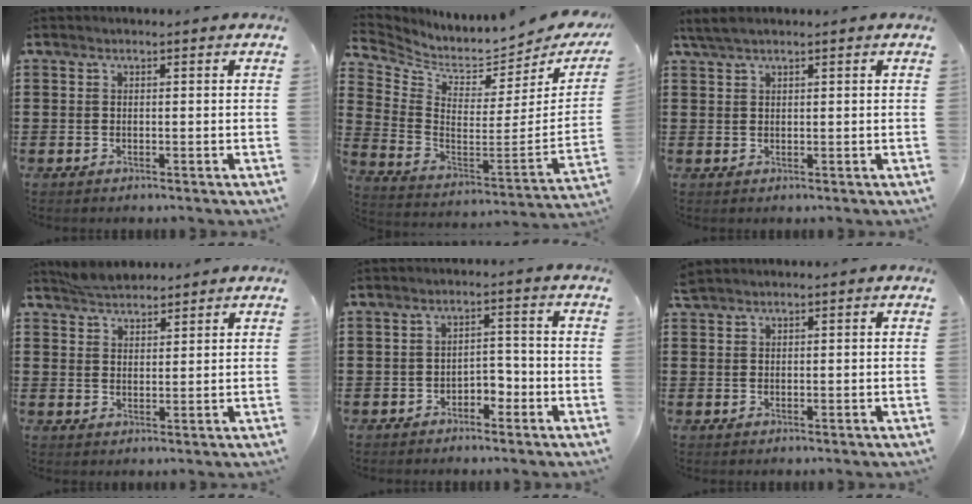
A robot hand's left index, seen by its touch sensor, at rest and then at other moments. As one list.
[{"total": 4.0, "force": [3.4, 1.4, 1.6], "torque": [-0.057, -0.052, 0.052]}, {"total": 2.2, "force": [1.6, 0.3, 1.4], "torque": [-0.030, 0.002, 0.030]}, {"total": 3.6, "force": [3.4, 0.9, 0.2], "torque": [-0.015, -0.001, 0.067]}, {"total": 2.7, "force": [-2.1, 1.3, 0.9], "torque": [-0.023, 0.006, -0.046]}, {"total": 1.1, "force": [1.1, 0.2, 0.3], "torque": [-0.009, 0.000, 0.021]}]